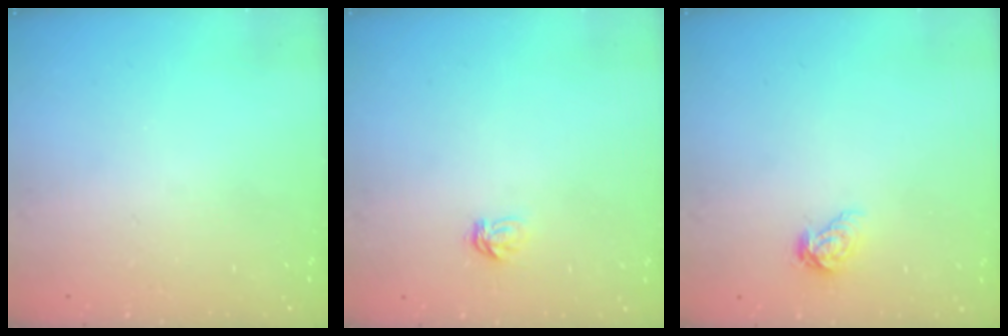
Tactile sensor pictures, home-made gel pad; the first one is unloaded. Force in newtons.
{"total": 3.5, "press": 3.4, "slide": 0.4}
{"total": 6.5, "press": 6.5, "slide": 0.4}